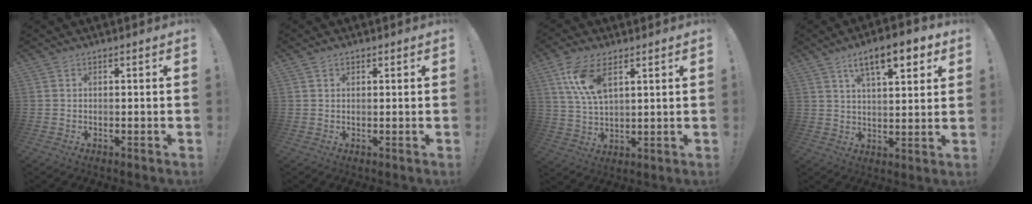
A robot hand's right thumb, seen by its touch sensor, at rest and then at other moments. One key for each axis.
{"total": 1.1, "fx": 0.9, "fy": 0.7, "fz": 0.3, "tx": 0.000, "ty": -0.003, "tz": 0.016}
{"total": 11.0, "fx": 5.4, "fy": 5.2, "fz": 8.1, "tx": -0.159, "ty": -0.016, "tz": 0.099}
{"total": 12.0, "fx": 6.3, "fy": 3.9, "fz": 9.4, "tx": -0.145, "ty": -0.021, "tz": 0.103}